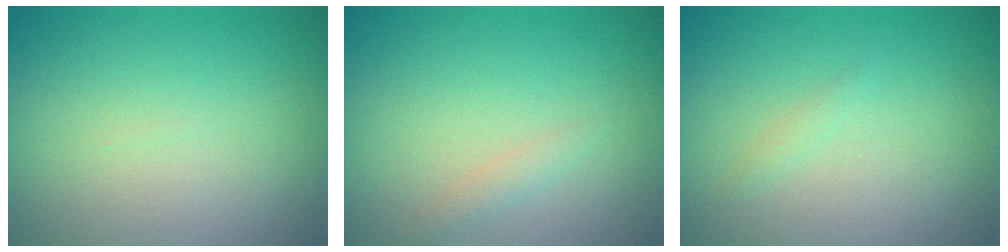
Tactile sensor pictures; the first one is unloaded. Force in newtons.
{"total": 0.8, "press": 0.8, "slide": 0.1}
{"total": 0.5, "press": 0.5, "slide": 0.0}